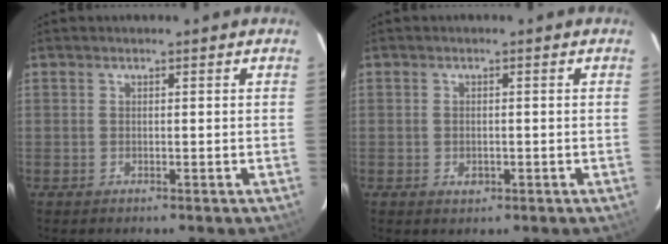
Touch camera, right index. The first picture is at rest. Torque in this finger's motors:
{"motor_torque": [0.26, 0.04, 0.11, 0.01]}